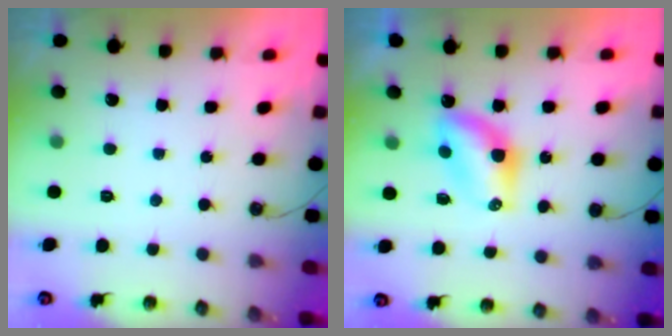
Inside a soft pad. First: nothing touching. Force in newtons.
{"total": 6.9, "press": 6.9, "slide": 0.4}